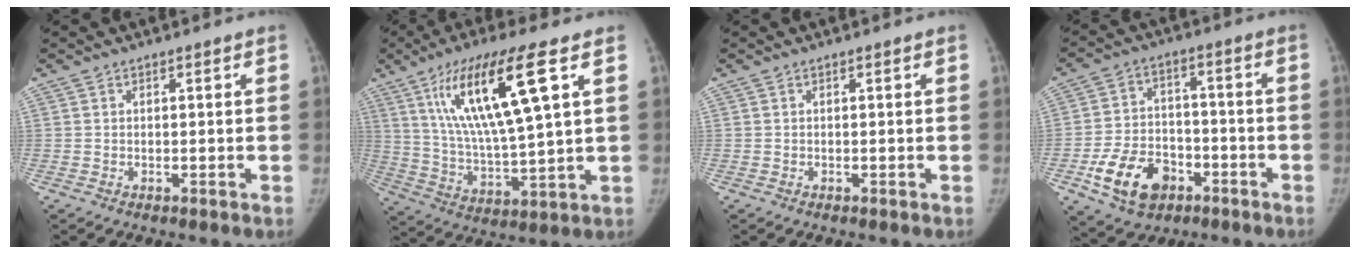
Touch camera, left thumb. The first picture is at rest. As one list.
[{"total": 18.9, "force": [7.8, 3.5, 16.9], "torque": [-0.315, -0.024, 0.141]}, {"total": 0.0}, {"total": 12.7, "force": [-5.9, 8.7, 7.1], "torque": [-0.105, 0.029, -0.096]}]